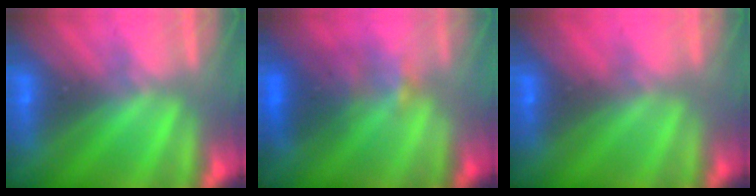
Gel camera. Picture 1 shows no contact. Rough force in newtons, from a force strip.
{"total": 3.7}
{"total": 3.7}